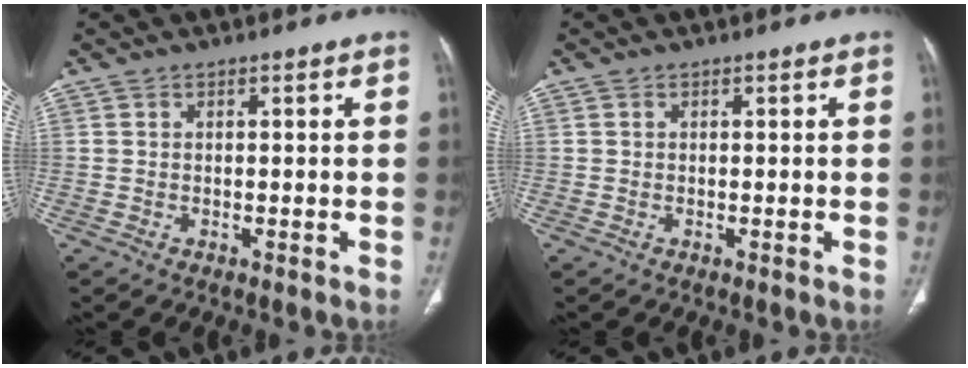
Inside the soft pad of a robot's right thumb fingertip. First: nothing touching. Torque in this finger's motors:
{"motor_torque": [0.19, 0.14, 0.15, 0.25, -0.01]}